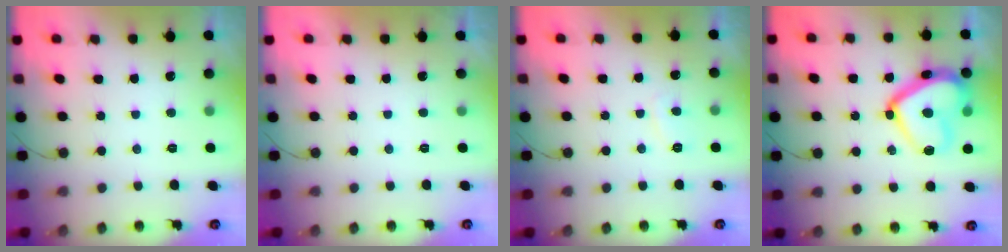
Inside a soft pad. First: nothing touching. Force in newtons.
{"total": 2.2, "press": 2.1, "slide": 0.4}
{"total": 2.1, "press": 2.0, "slide": 0.7}
{"total": 19.2, "press": 19.1, "slide": 1.4}